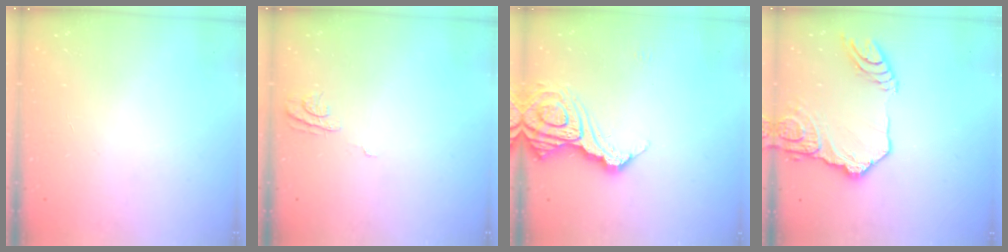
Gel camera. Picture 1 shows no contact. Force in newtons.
{"total": 6.0, "press": 6.0, "slide": 0.7}
{"total": 15.9, "press": 15.8, "slide": 1.9}
{"total": 16.9, "press": 16.8, "slide": 1.9}